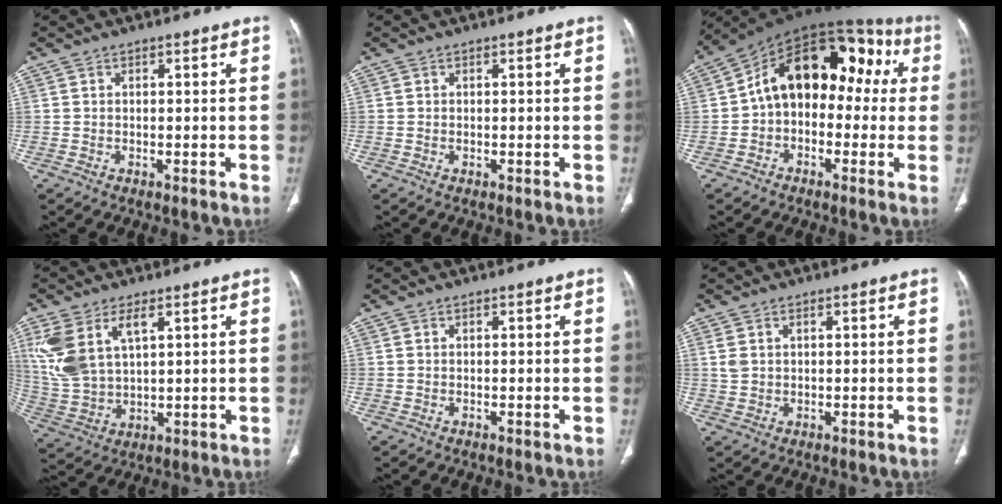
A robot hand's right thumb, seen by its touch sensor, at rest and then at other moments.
{"total": 0.0}
{"total": 18.2, "force": [1.5, 11.9, 13.7], "torque": [-0.153, 0.064, 0.007]}
{"total": 12.3, "force": [5.2, 6.4, 9.2], "torque": [-0.209, -0.008, 0.120]}
{"total": 0.0}
{"total": 2.4, "force": [0.8, 1.7, 1.5], "torque": [-0.040, 0.008, 0.026]}